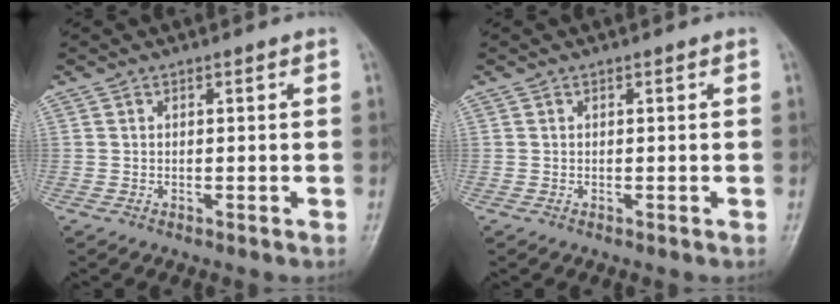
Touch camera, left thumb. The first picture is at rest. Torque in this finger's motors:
{"motor_torque": [0.00, 0.00, -0.02, -0.02, 0.00]}